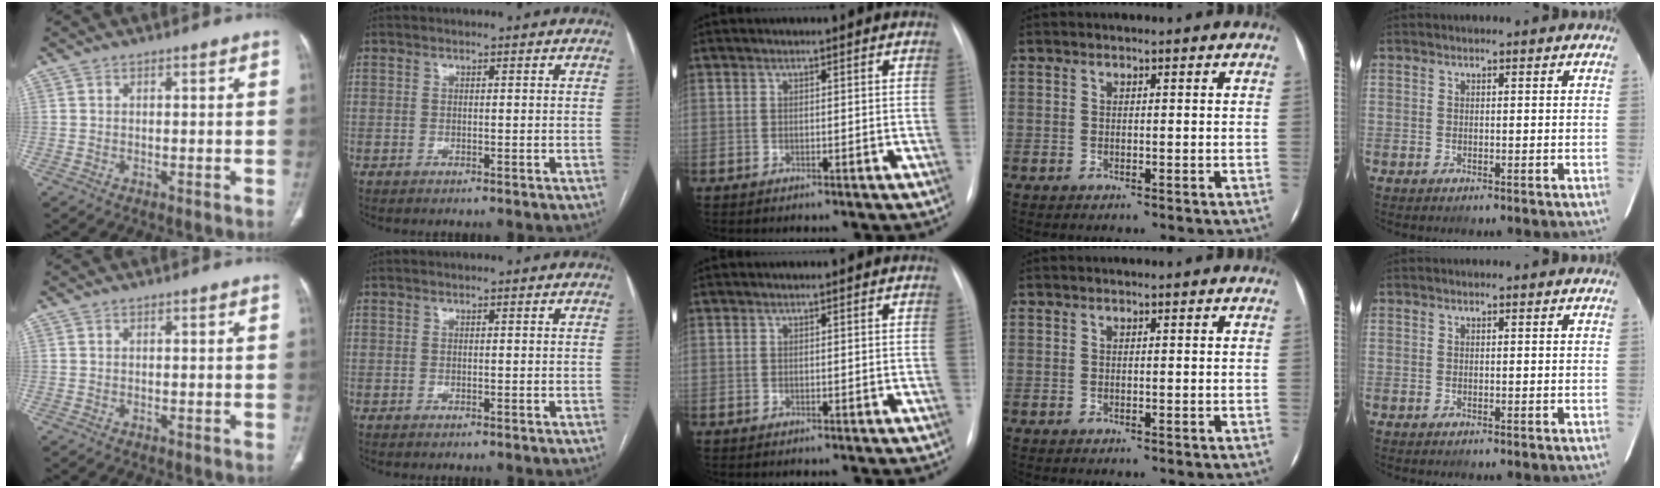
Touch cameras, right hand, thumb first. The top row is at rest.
{}